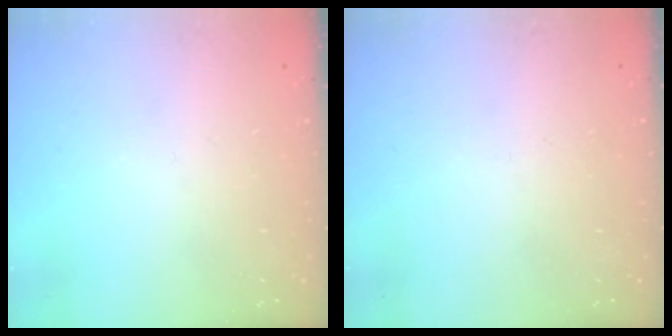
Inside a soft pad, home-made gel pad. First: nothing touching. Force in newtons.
{"total": 1.5, "press": 1.4, "slide": 0.2}